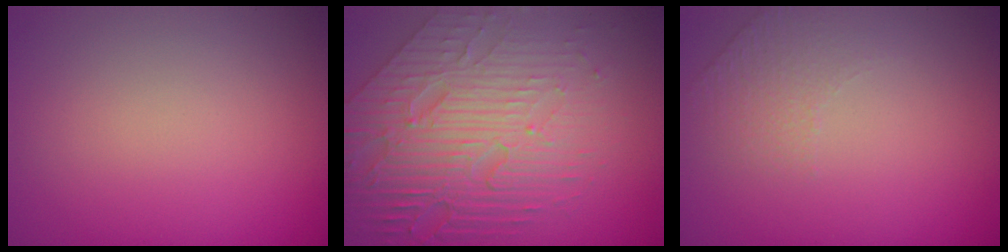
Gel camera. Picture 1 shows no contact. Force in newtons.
{"total": 8.4, "press": 5.6, "slide": 6.2}
{"total": 1.3, "press": 0.8, "slide": 1.1}